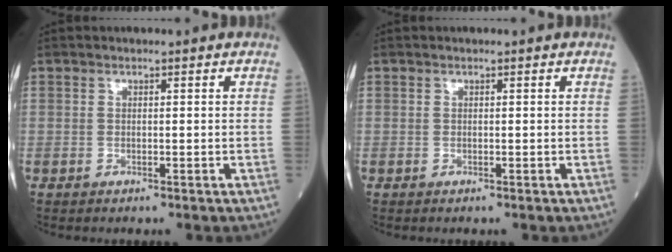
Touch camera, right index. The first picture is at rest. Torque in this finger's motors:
{"motor_torque": [0.04, 0.03, 0.00, -0.01]}